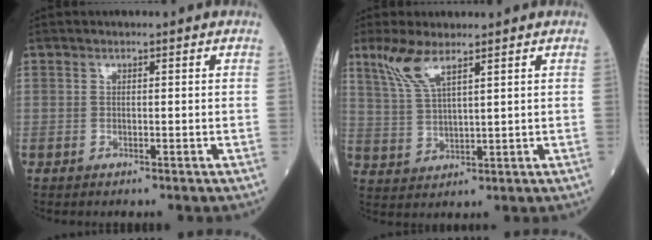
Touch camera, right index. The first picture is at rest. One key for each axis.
{"total": 5.8, "fx": 4.1, "fy": 0.8, "fz": 4.1, "tx": -0.099, "ty": 0.005, "tz": 0.089}